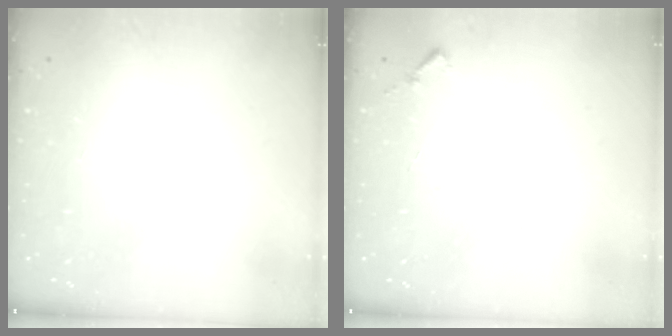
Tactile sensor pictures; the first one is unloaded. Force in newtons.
{"total": 6.8, "press": 6.8, "slide": 0.6}